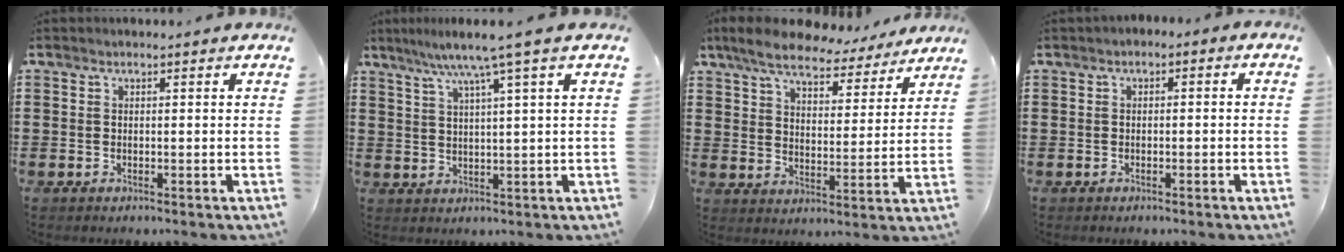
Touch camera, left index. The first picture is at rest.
{"total": 5.9, "force": [3.7, -0.7, 4.6], "torque": [-0.102, -0.010, 0.057]}
{"total": 7.5, "force": [6.8, 1.6, 2.8], "torque": [-0.084, -0.031, 0.120]}
{"total": 1.1, "force": [-1.0, 0.4, 0.2], "torque": [-0.009, 0.003, -0.023]}